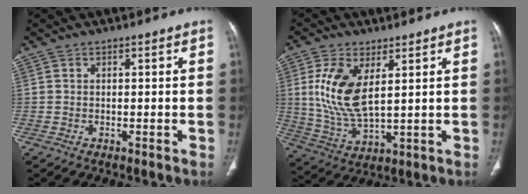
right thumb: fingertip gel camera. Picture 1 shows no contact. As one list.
[{"total": 11.9, "force": [3.4, 5.6, 9.9], "torque": [-0.203, -0.018, 0.077]}]